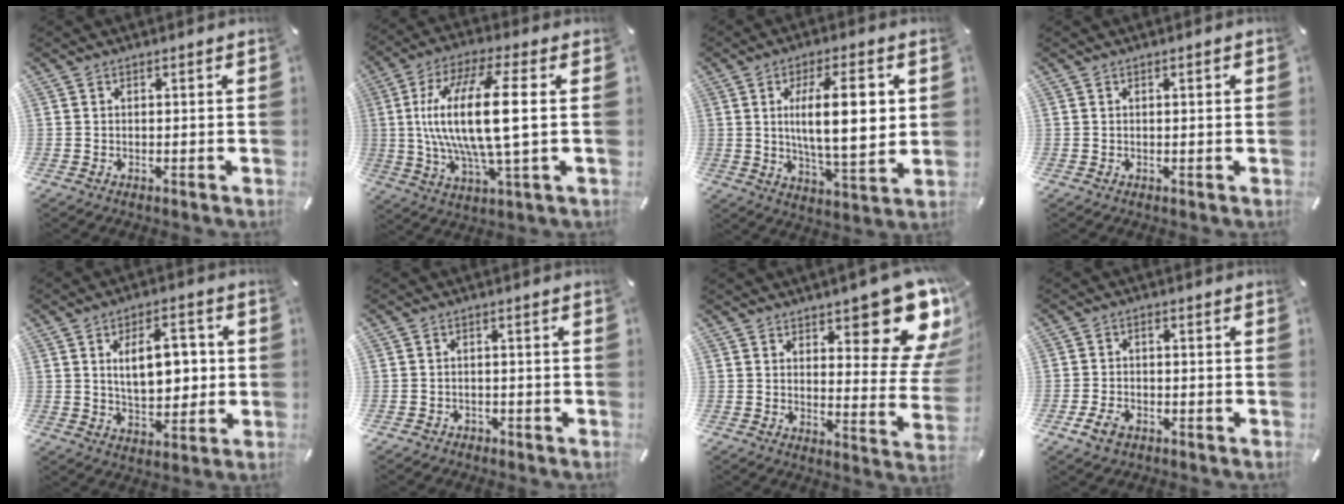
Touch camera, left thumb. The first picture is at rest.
{"total": 19.0, "force": [1.3, 4.6, 18.4], "torque": [-0.389, -0.014, 0.004]}
{"total": 16.1, "force": [2.9, 5.4, 14.9], "torque": [-0.238, -0.009, 0.038]}
{"total": 0.9, "force": [0.2, 0.1, 0.9], "torque": [-0.016, 0.000, 0.002]}
{"total": 11.9, "force": [2.0, 6.8, 9.6], "torque": [-0.136, 0.001, 0.032]}
{"total": 1.8, "force": [-1.3, 1.2, 0.4], "torque": [-0.008, 0.007, -0.029]}
{"total": 16.7, "force": [10.4, 6.4, 11.4], "torque": [-0.125, -0.094, 0.173]}
{"total": 4.4, "force": [-2.2, 2.8, 2.6], "torque": [-0.062, 0.006, -0.044]}